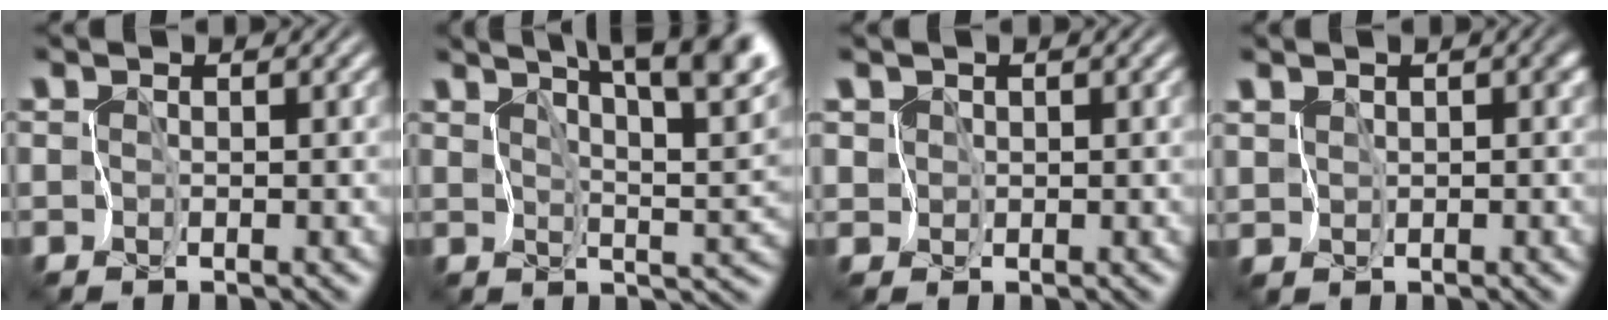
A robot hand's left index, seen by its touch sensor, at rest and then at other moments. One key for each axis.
{"total": 9.9, "fx": 6.5, "fy": 2.6, "fz": 7.0, "tx": -0.099, "ty": 0.014, "tz": 0.080}
{"total": 1.9, "fx": 1.0, "fy": 1.5, "fz": 0.4, "tx": -0.005, "ty": 0.013, "tz": 0.015}
{"total": 1.3, "fx": 0.4, "fy": 1.0, "fz": 0.7, "tx": -0.013, "ty": 0.000, "tz": 0.011}